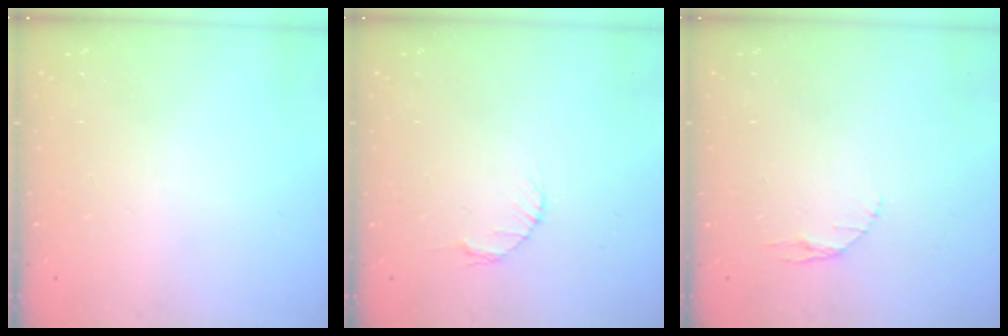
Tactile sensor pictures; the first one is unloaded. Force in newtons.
{"total": 2.7, "press": 2.7, "slide": 0.4}
{"total": 2.9, "press": 2.9, "slide": 0.4}